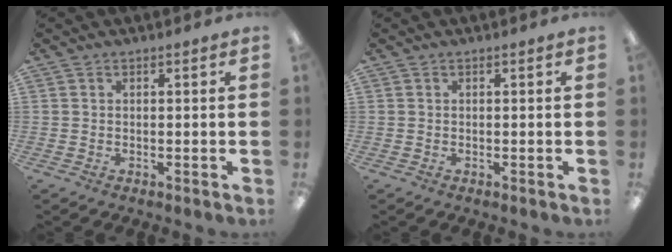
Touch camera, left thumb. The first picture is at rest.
{"total": 0.0}